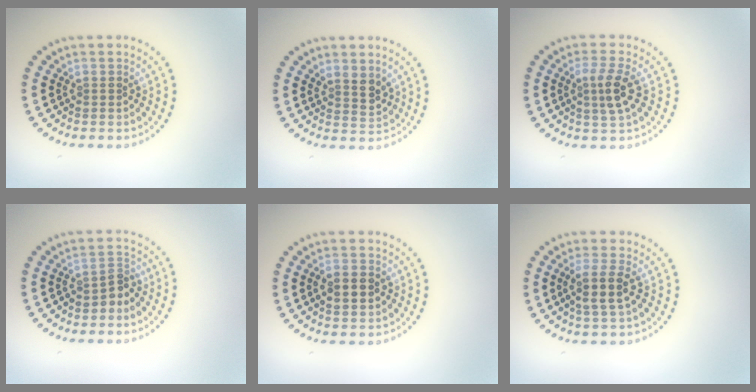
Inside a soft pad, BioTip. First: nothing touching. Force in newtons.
{"total": 2.1, "press": 1.8, "slide": 1.1}
{"total": 2.7, "press": 2.5, "slide": 1.1}
{"total": 1.6, "press": 1.3, "slide": 1.0}
{"total": 2.4, "press": 2.4, "slide": 0.3}
{"total": 2.8, "press": 2.4, "slide": 1.4}